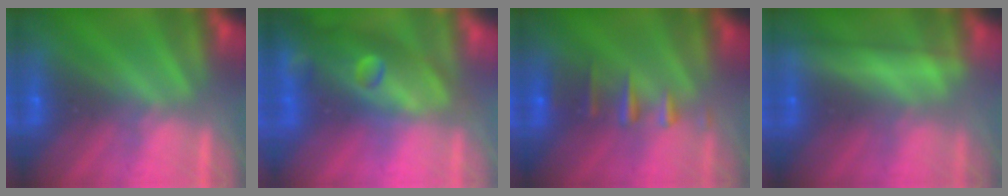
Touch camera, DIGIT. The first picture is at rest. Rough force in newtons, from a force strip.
{"total": 11.3}
{"total": 2.4}
{"total": 2.4}